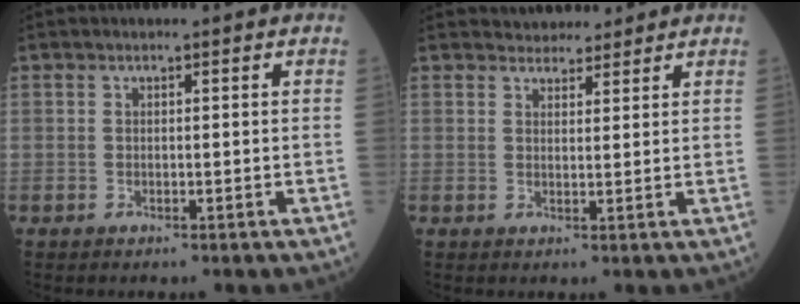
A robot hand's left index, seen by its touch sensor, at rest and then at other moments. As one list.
[{"total": 3.7, "force": [3.5, 1.2, 0.3], "torque": [-0.002, 0.015, 0.049]}]